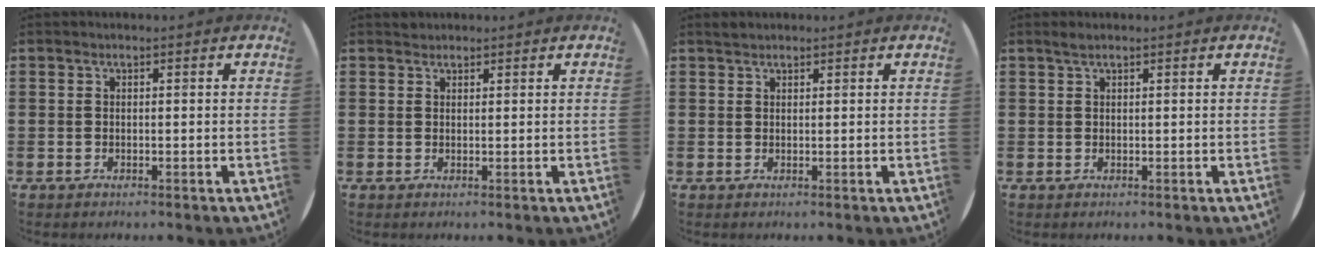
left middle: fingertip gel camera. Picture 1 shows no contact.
{"total": 0.8, "force": [0.8, 0.3, -0.1], "torque": [0.009, -0.001, 0.014]}
{"total": 0.8, "force": [0.8, 0.2, 0.0], "torque": [-0.001, 0.002, 0.016]}
{"total": 0.8, "force": [0.6, 0.0, 0.4], "torque": [-0.009, 0.002, 0.011]}